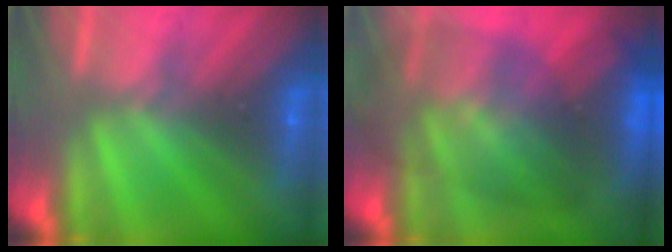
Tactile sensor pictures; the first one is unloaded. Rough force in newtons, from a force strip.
{"total": 8.7}